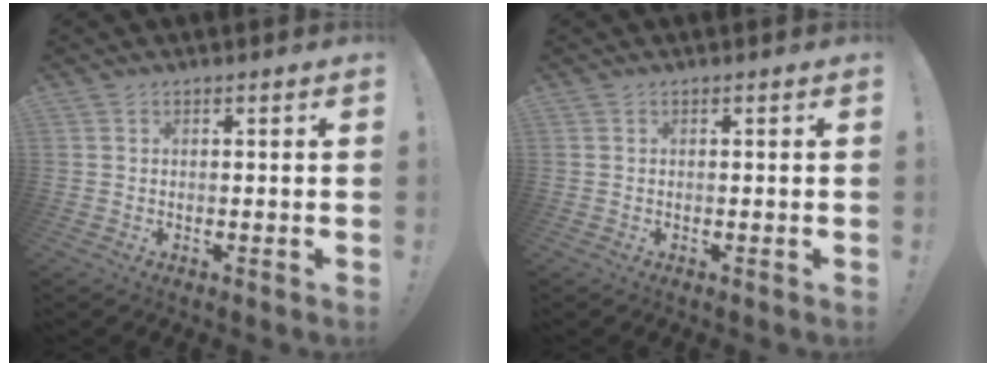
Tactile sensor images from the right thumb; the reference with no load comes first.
{"total": 0.0}